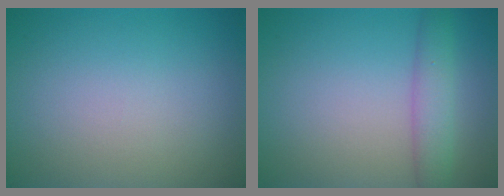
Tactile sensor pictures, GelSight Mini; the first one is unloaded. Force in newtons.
{"total": 3.0, "press": 3.0, "slide": 0.2}